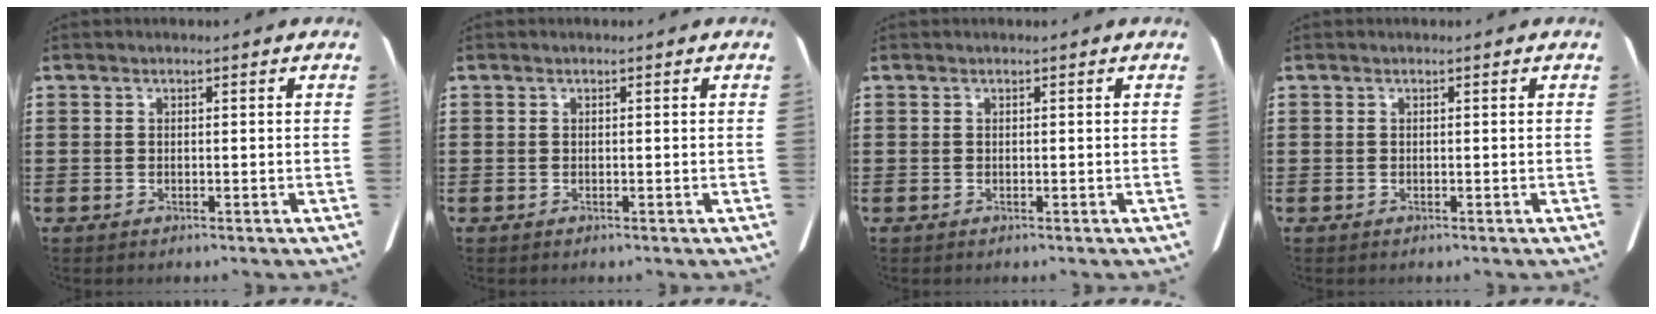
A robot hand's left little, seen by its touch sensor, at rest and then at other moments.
{"total": 0.0}
{"total": 0.0}
{"total": 0.0}